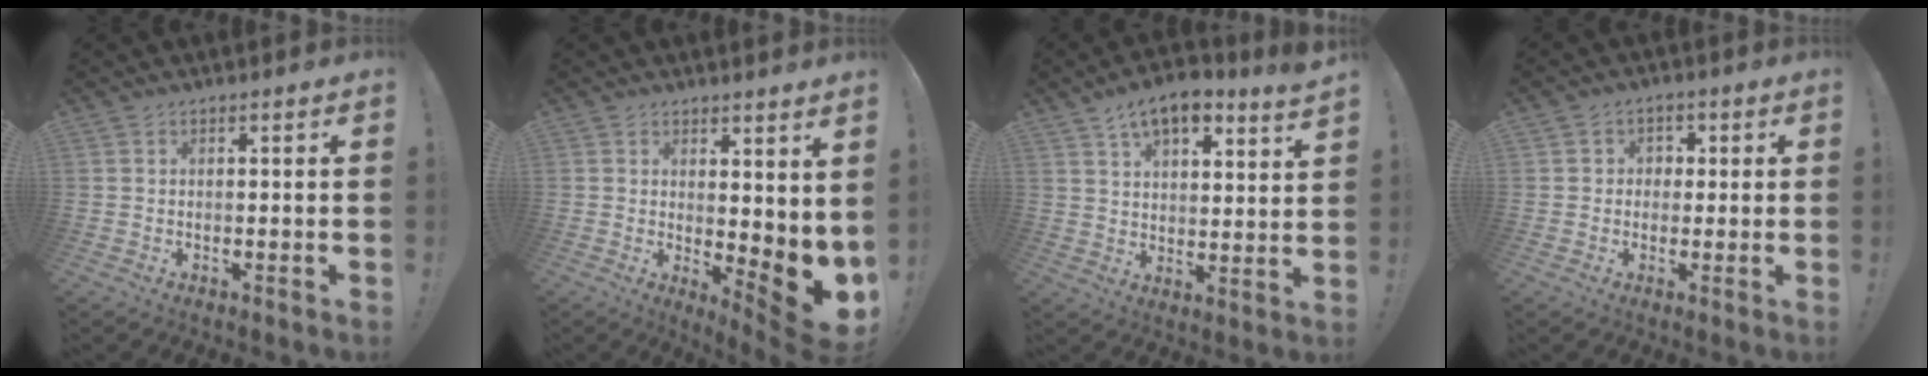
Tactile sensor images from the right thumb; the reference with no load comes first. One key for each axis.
{"total": 4.3, "fx": 1.6, "fy": 0.9, "fz": 3.9, "tx": -0.045, "ty": -0.043, "tz": 0.032}
{"total": 9.9, "fx": 7.1, "fy": 3.5, "fz": 6.0, "tx": -0.096, "ty": -0.037, "tz": 0.126}
{"total": 3.0, "fx": 0.1, "fy": 2.9, "fz": 0.8, "tx": -0.007, "ty": 0.004, "tz": -0.001}